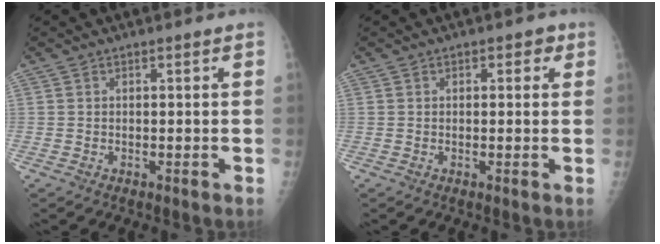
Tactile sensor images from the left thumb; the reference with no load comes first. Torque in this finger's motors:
{"motor_torque": [-0.13, -0.27, -0.12, 0.04, 0.07]}